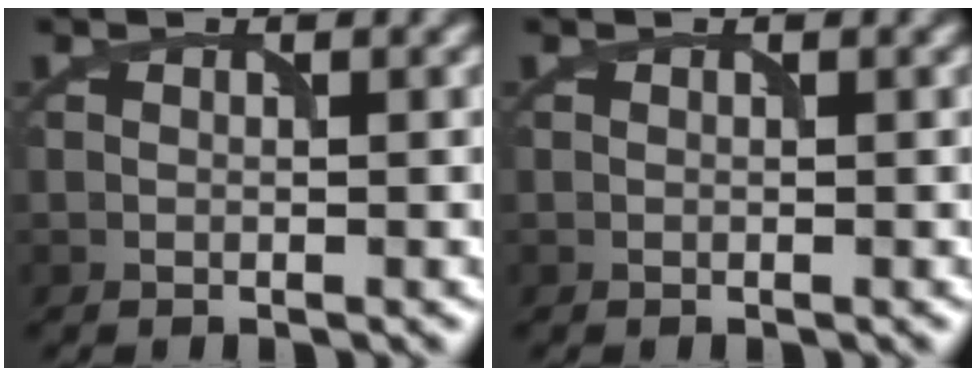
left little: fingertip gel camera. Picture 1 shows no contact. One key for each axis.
{"total": 0.0}